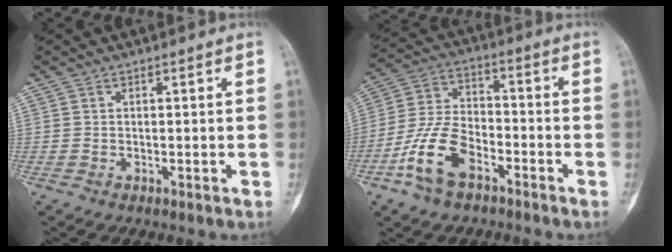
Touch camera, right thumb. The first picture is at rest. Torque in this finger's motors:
{"motor_torque": [-0.13, 0.13, 0.55, 0.02, 0.13]}